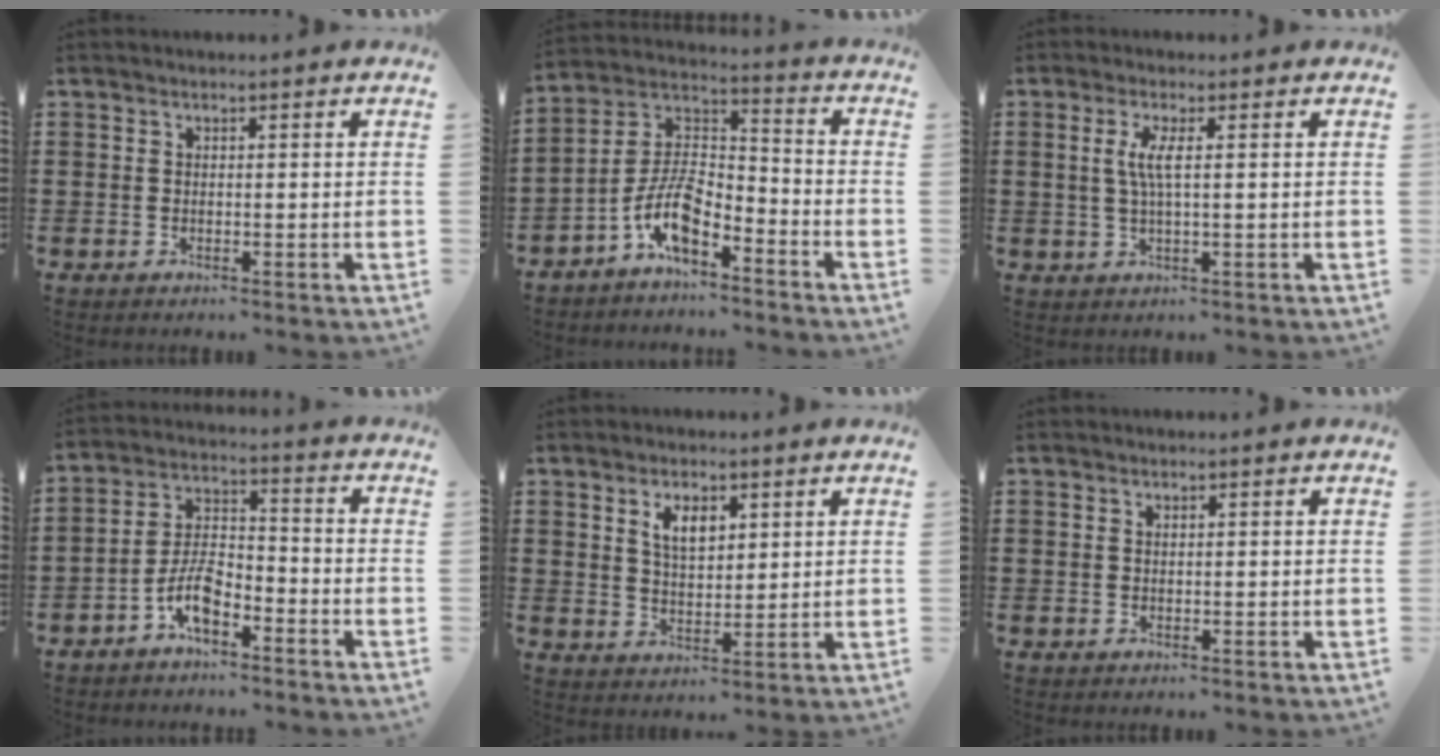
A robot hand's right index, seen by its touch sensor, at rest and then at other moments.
{"total": 8.9, "force": [-5.6, 3.3, 6.0], "torque": [-0.144, -0.012, -0.114]}
{"total": 3.5, "force": [0.3, 0.1, 3.5], "torque": [-0.076, -0.008, 0.000]}
{"total": 6.7, "force": [-3.9, 2.8, 4.7], "torque": [-0.114, 0.005, -0.080]}
{"total": 4.2, "force": [2.1, 2.2, 3.0], "torque": [-0.060, 0.004, 0.034]}
{"total": 0.0}